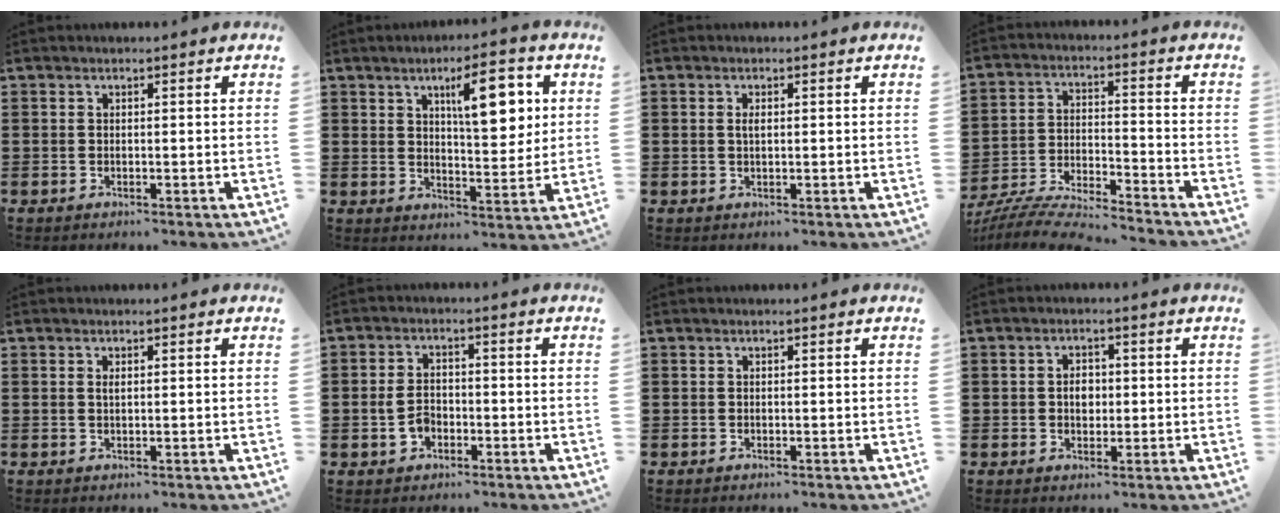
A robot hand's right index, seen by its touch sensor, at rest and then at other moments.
{"total": 10.1, "force": [4.0, 3.7, 8.6], "torque": [-0.126, -0.004, 0.057]}
{"total": 1.2, "force": [0.2, 0.4, 1.1], "torque": [-0.023, 0.002, 0.001]}
{"total": 6.9, "force": [-6.7, 0.3, 1.7], "torque": [-0.047, -0.002, -0.136]}
{"total": 0.8, "force": [0.2, 0.2, 0.7], "torque": [-0.015, 0.001, 0.004]}
{"total": 3.9, "force": [-1.2, 2.6, 2.7], "torque": [-0.066, 0.001, -0.026]}
{"total": 0.0}
{"total": 2.6, "force": [0.0, 1.8, 1.9], "torque": [-0.031, 0.003, -0.004]}